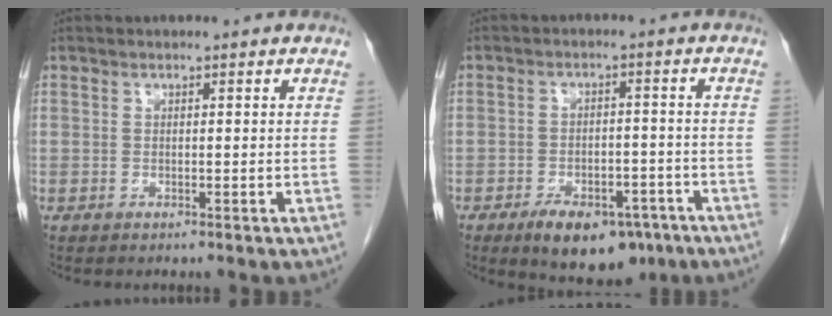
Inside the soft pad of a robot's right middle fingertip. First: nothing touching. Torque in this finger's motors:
{"motor_torque": [0.93, -1.21, 0.15, 0.07]}